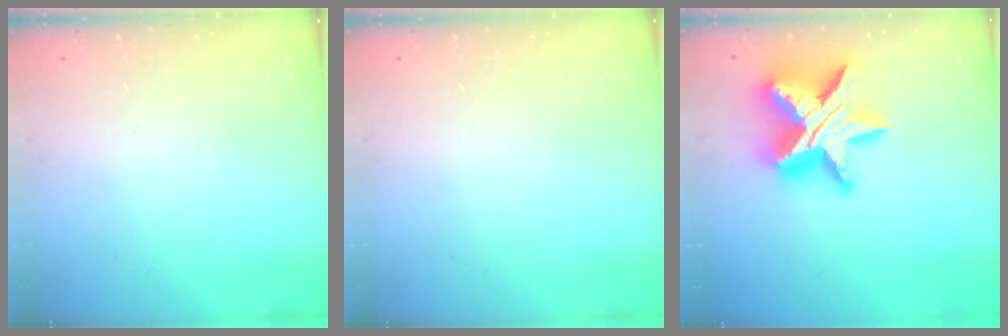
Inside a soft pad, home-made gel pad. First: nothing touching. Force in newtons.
{"total": 0.0}
{"total": 24.8, "press": 24.8, "slide": 1.7}